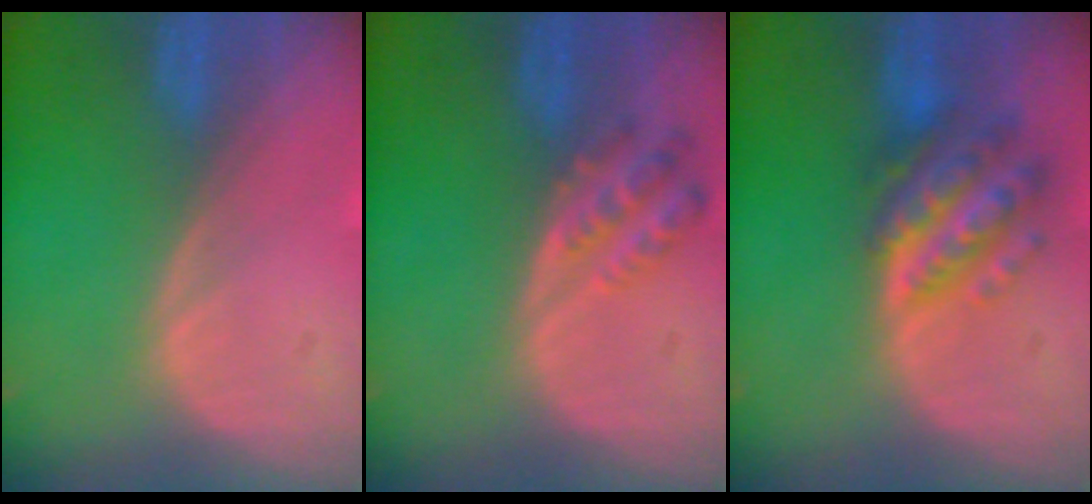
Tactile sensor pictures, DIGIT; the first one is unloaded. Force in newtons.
{"total": 4.4, "press": 4.3, "slide": 0.9}
{"total": 7.5, "press": 7.5, "slide": 0.5}